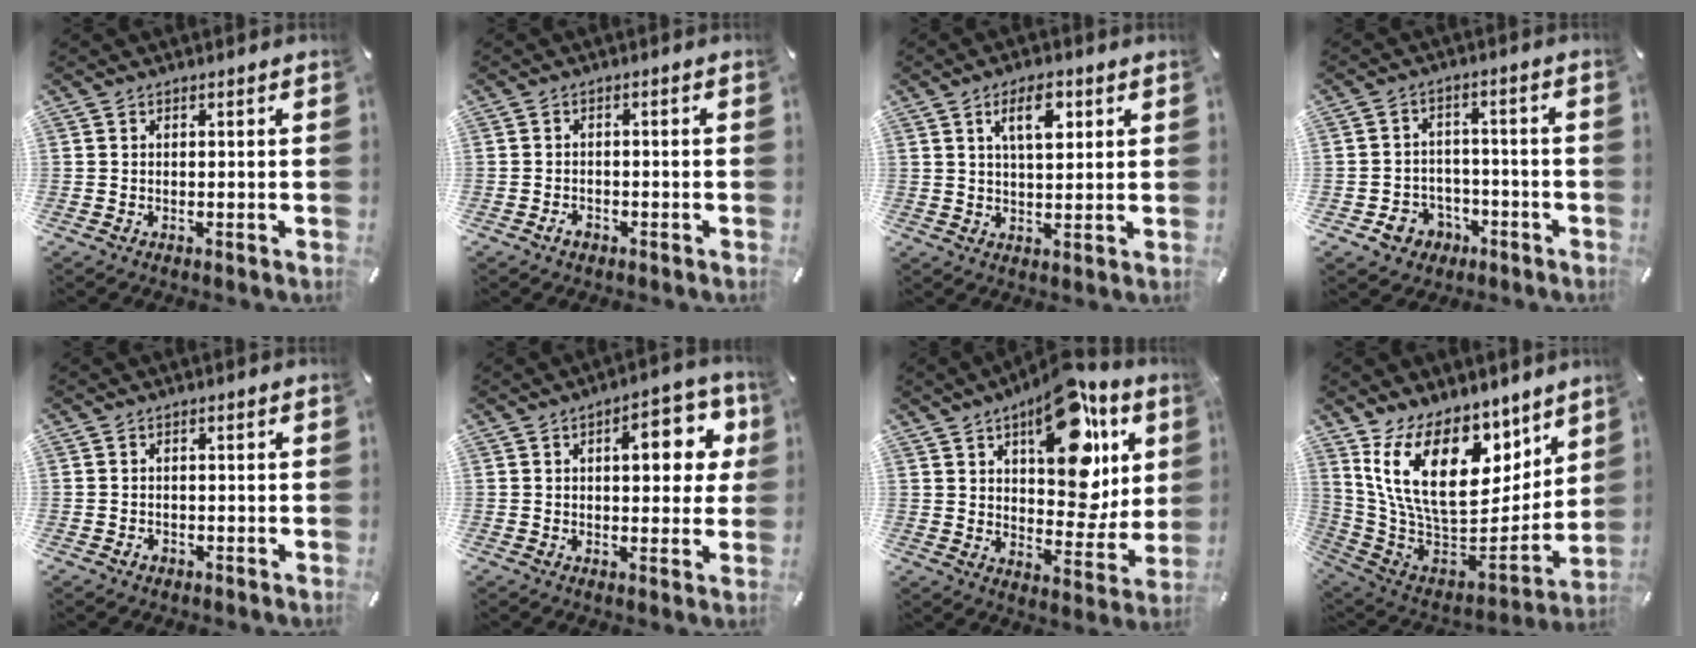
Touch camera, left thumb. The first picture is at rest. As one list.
[{"total": 2.4, "force": [-1.4, 1.5, 1.1], "torque": [-0.028, 0.005, -0.031]}, {"total": 7.9, "force": [3.4, 3.6, 6.1], "torque": [-0.098, -0.005, 0.054]}, {"total": 6.8, "force": [-3.1, 5.8, 1.8], "torque": [-0.036, 0.017, -0.056]}, {"total": 1.5, "force": [-0.7, 1.0, 0.8], "torque": [-0.015, 0.004, -0.016]}, {"total": 12.1, "force": [3.0, 6.0, 10.0], "torque": [-0.117, -0.007, 0.041]}, {"total": 22.4, "force": [11.0, 12.3, 15.1], "torque": [-0.190, -0.069, 0.185]}, {"total": 22.5, "force": [10.3, 13.3, 15.0], "torque": [-0.285, -0.080, 0.188]}]